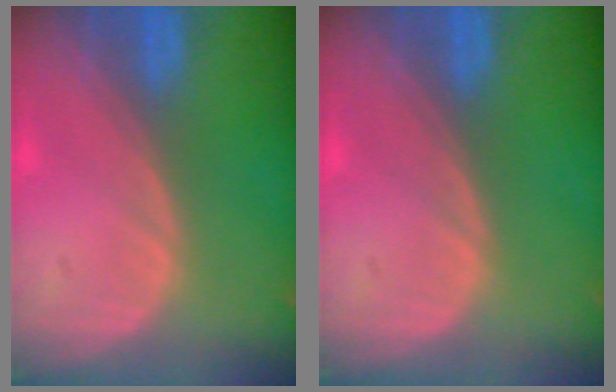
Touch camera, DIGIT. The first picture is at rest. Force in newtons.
{"total": 0.0}